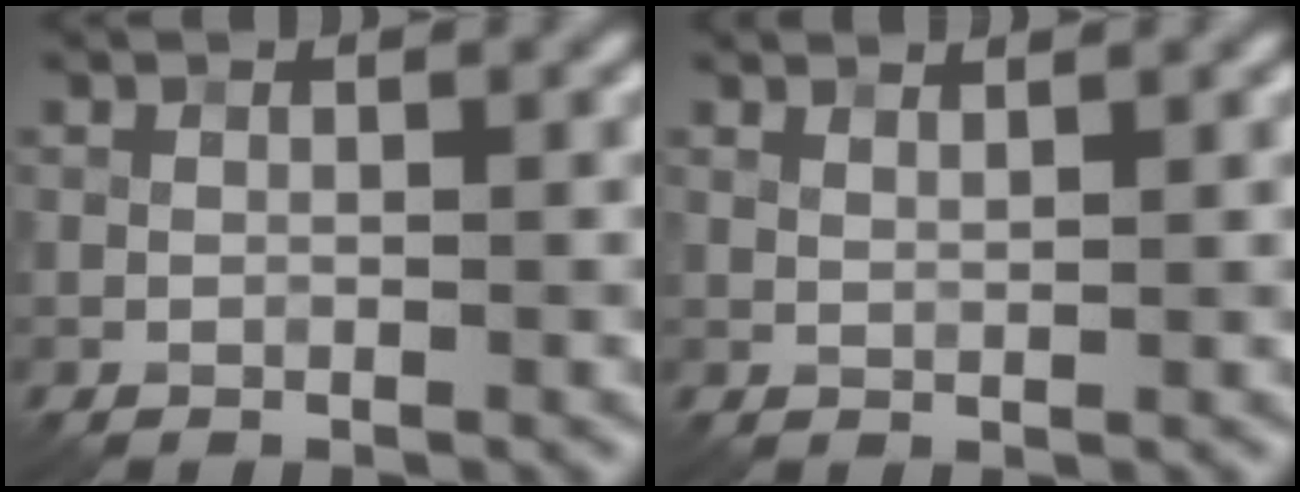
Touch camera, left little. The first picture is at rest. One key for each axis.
{"total": 1.3, "fx": 1.2, "fy": 0.2, "fz": 0.6, "tx": -0.010, "ty": -0.001, "tz": 0.016}